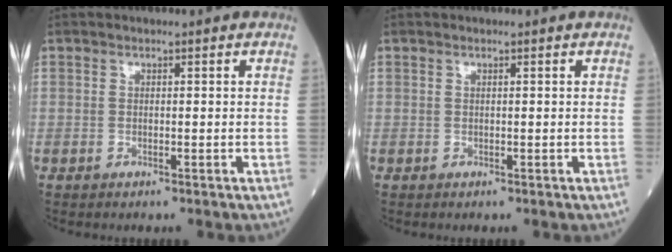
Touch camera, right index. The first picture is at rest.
{"total": 0.0}